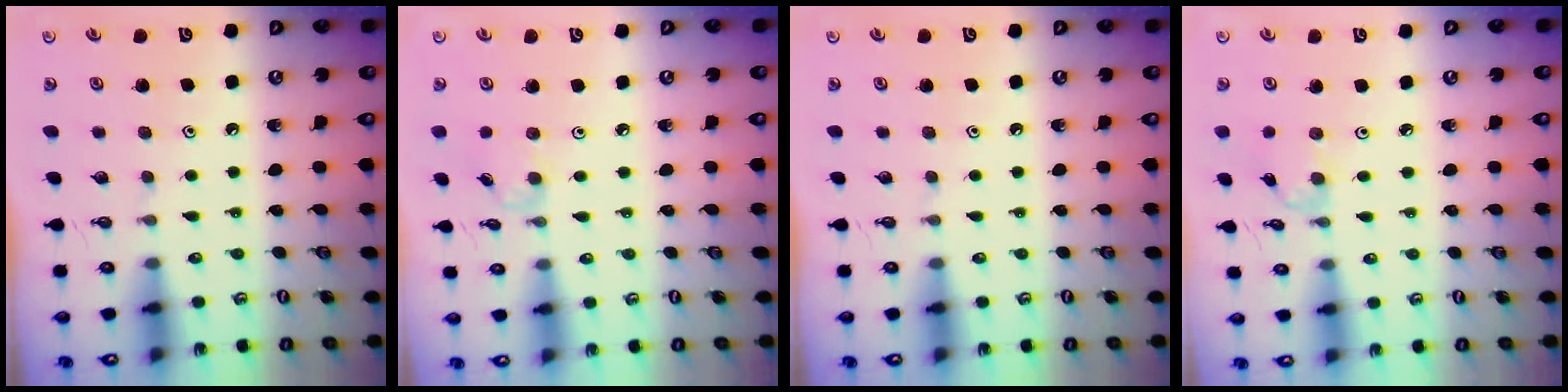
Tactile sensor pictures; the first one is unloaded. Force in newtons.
{"total": 2.5, "press": 2.5, "slide": 0.4}
{"total": 0.0}
{"total": 0.9, "press": 0.8, "slide": 0.2}